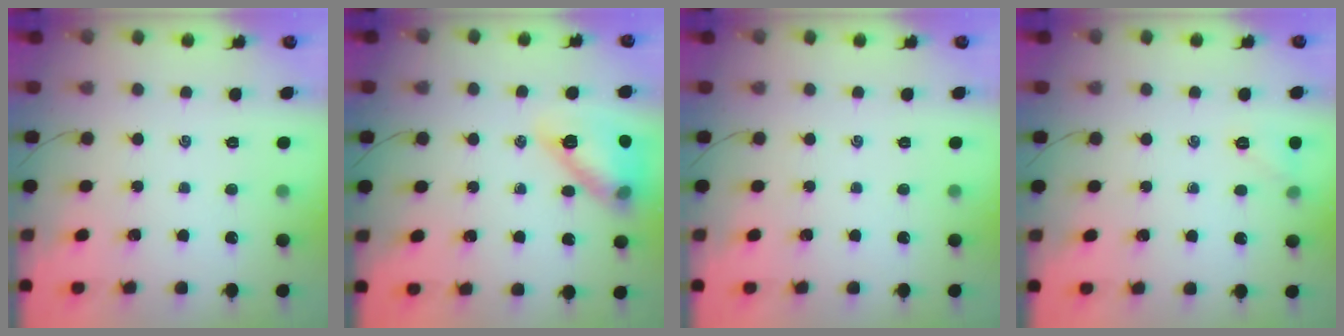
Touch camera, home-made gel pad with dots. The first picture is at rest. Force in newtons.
{"total": 14.7, "press": 14.6, "slide": 1.9}
{"total": 0.0}
{"total": 5.6, "press": 5.4, "slide": 1.6}